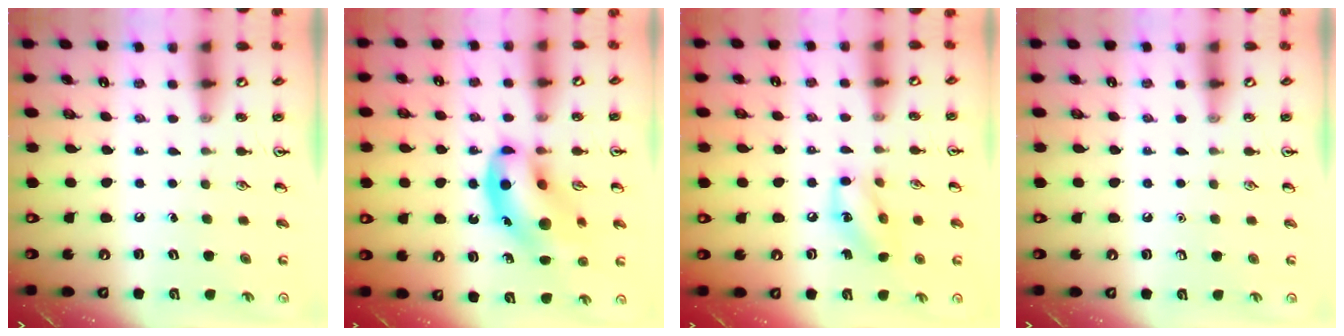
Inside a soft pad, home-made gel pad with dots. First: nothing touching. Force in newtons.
{"total": 14.0, "press": 13.5, "slide": 3.5}
{"total": 9.5, "press": 9.4, "slide": 1.1}
{"total": 0.0}